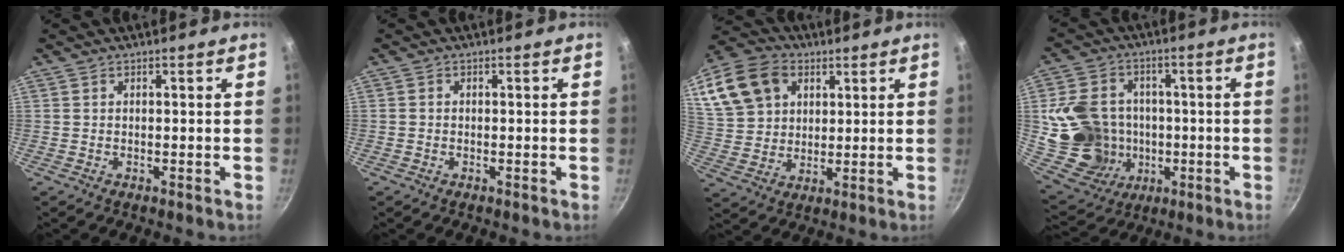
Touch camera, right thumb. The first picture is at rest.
{"total": 0.6, "force": [-0.3, 0.5, 0.1], "torque": [-0.001, 0.001, -0.007]}
{"total": 18.5, "force": [7.4, 14.0, 9.5], "torque": [-0.193, 0.010, 0.140]}
{"total": 17.0, "force": [-0.7, 14.6, 8.7], "torque": [-0.143, 0.018, 0.004]}